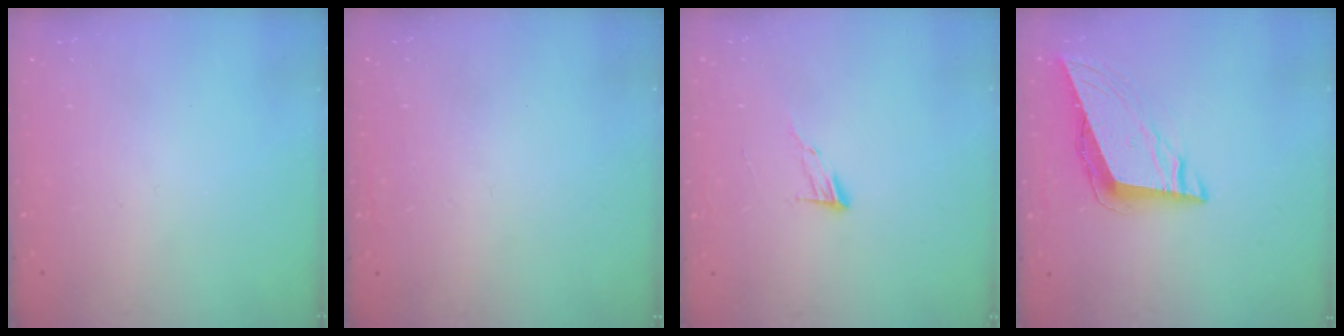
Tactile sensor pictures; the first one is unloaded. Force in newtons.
{"total": 1.6, "press": 1.6, "slide": 0.1}
{"total": 5.0, "press": 4.9, "slide": 0.5}
{"total": 8.6, "press": 8.5, "slide": 1.3}